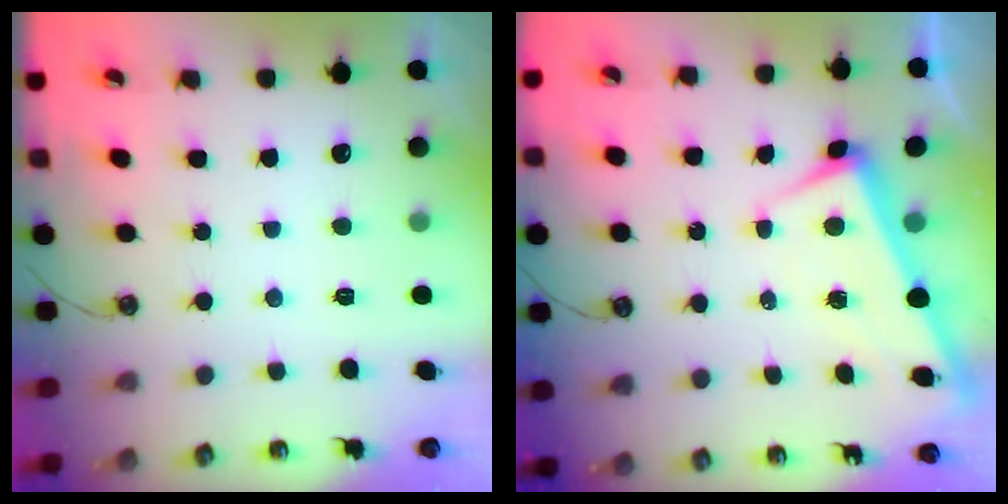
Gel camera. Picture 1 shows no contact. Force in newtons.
{"total": 1.9, "press": 1.8, "slide": 0.6}